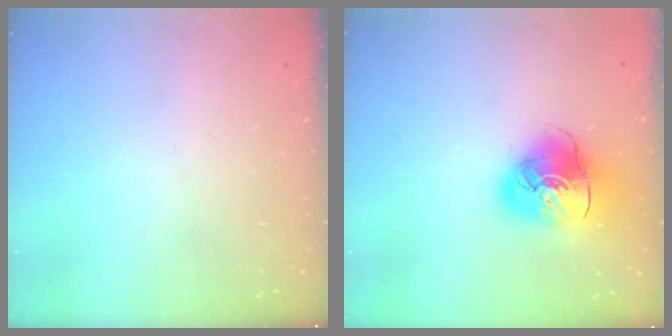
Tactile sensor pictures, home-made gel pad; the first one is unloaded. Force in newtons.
{"total": 12.3, "press": 12.2, "slide": 1.9}